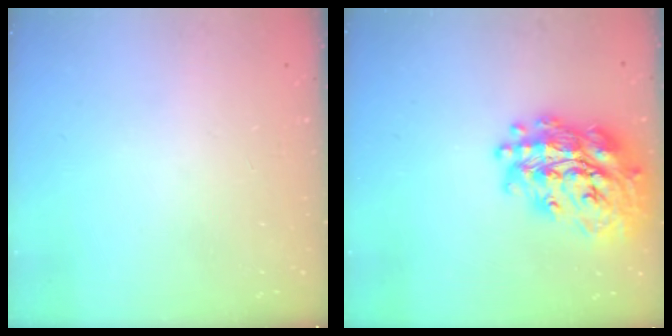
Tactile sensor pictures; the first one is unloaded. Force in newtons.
{"total": 25.9, "press": 25.8, "slide": 2.3}